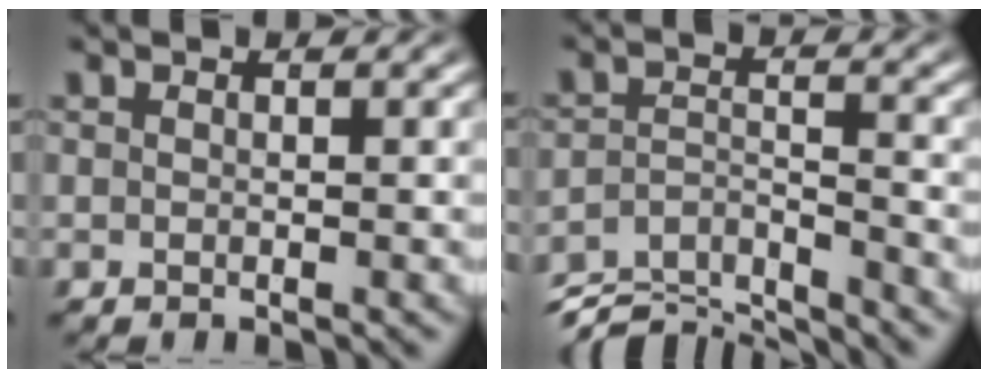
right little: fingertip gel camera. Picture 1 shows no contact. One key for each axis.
{"total": 7.5, "fx": -5.8, "fy": 3.6, "fz": 3.2, "tx": -0.048, "ty": -0.035, "tz": -0.091}